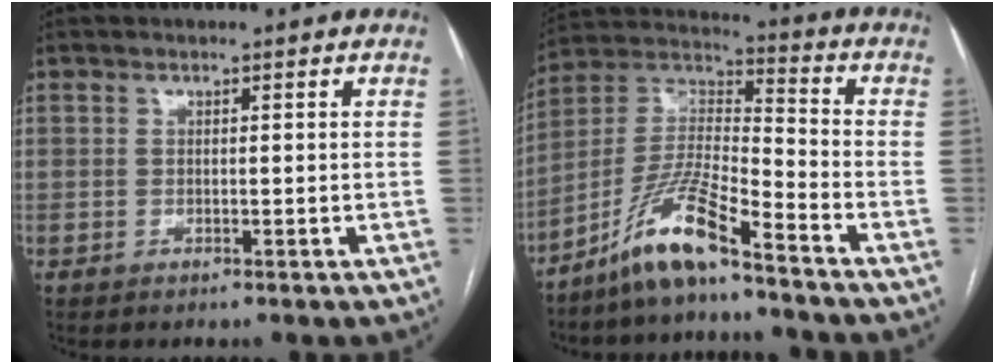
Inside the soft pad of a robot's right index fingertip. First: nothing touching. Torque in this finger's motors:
{"motor_torque": [1.03, -0.64, 0.50, 0.16]}